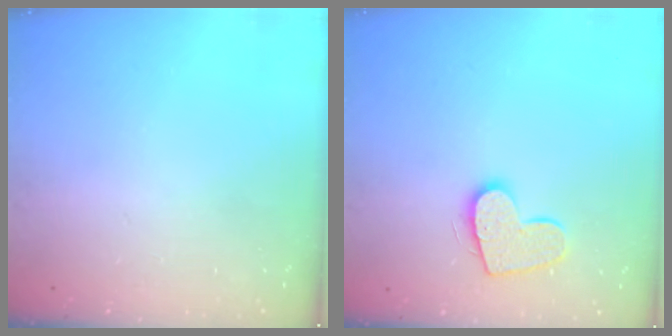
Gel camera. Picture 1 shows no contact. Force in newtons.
{"total": 11.1, "press": 11.1, "slide": 0.6}